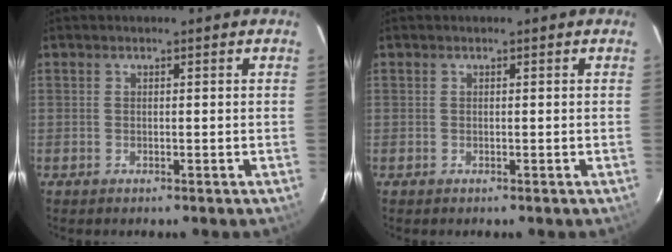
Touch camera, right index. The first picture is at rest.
{"total": 0.0}